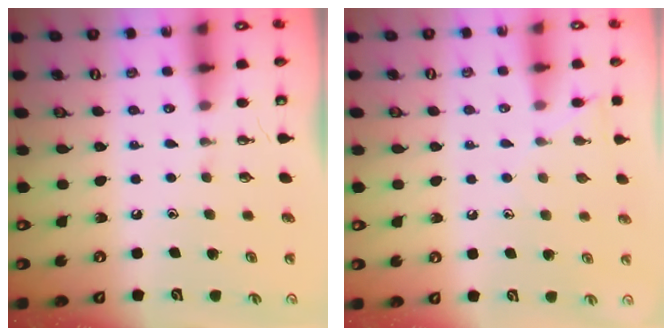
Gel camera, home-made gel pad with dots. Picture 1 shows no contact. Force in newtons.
{"total": 5.6, "press": 5.6, "slide": 0.6}